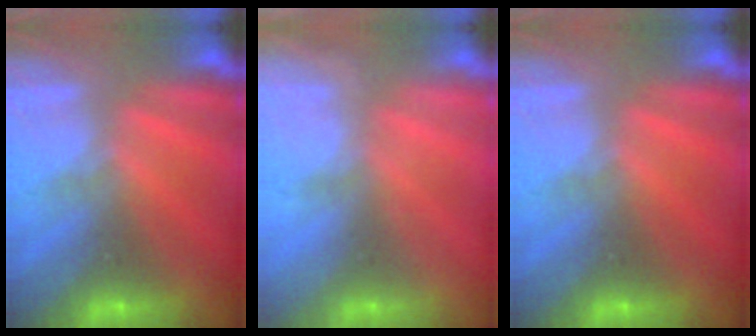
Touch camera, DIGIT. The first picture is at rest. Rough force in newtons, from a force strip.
{"total": 2.2}
{"total": 0.0}